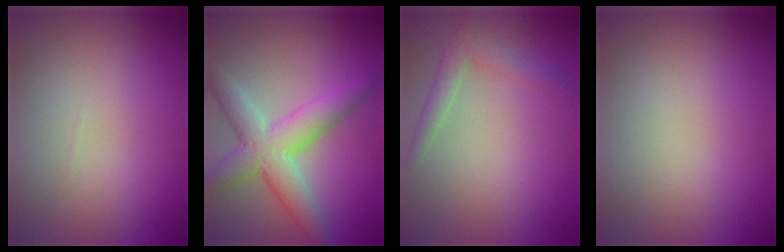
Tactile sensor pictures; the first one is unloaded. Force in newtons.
{"total": 5.9, "press": 5.9, "slide": 0.2}
{"total": 2.3, "press": 2.3, "slide": 0.1}
{"total": 0.0}